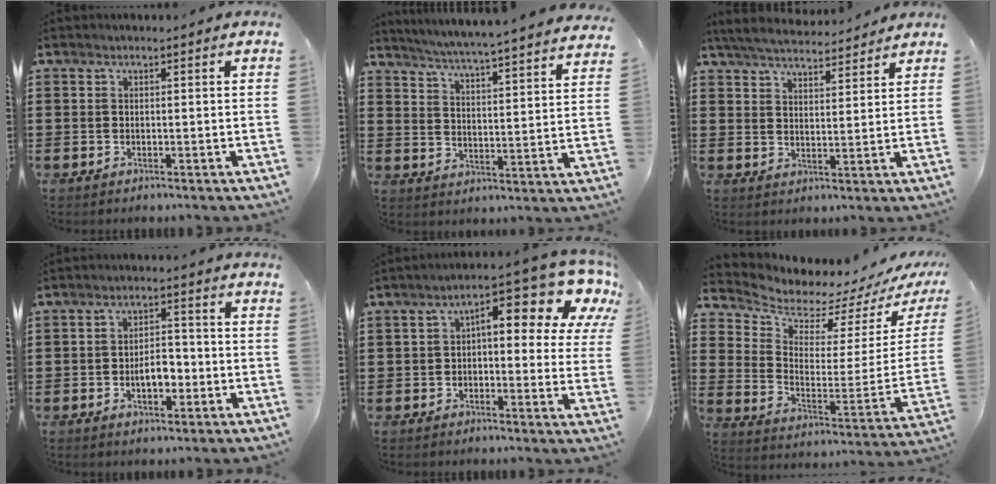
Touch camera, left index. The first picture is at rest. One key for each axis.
{"total": 4.6, "fx": 4.2, "fy": -1.2, "fz": 1.2, "tx": -0.045, "ty": -0.044, "tz": 0.065}
{"total": 5.1, "fx": 4.9, "fy": 0.8, "fz": 1.0, "tx": -0.039, "ty": -0.020, "tz": 0.088}
{"total": 4.9, "fx": -1.4, "fy": 2.5, "fz": 4.0, "tx": -0.054, "ty": 0.002, "tz": -0.030}
{"total": 11.1, "fx": 5.4, "fy": 4.3, "fz": 8.7, "tx": -0.131, "ty": -0.037, "tz": 0.081}
{"total": 5.1, "fx": 5.0, "fy": 1.1, "fz": -0.3, "tx": -0.035, "ty": -0.057, "tz": 0.083}